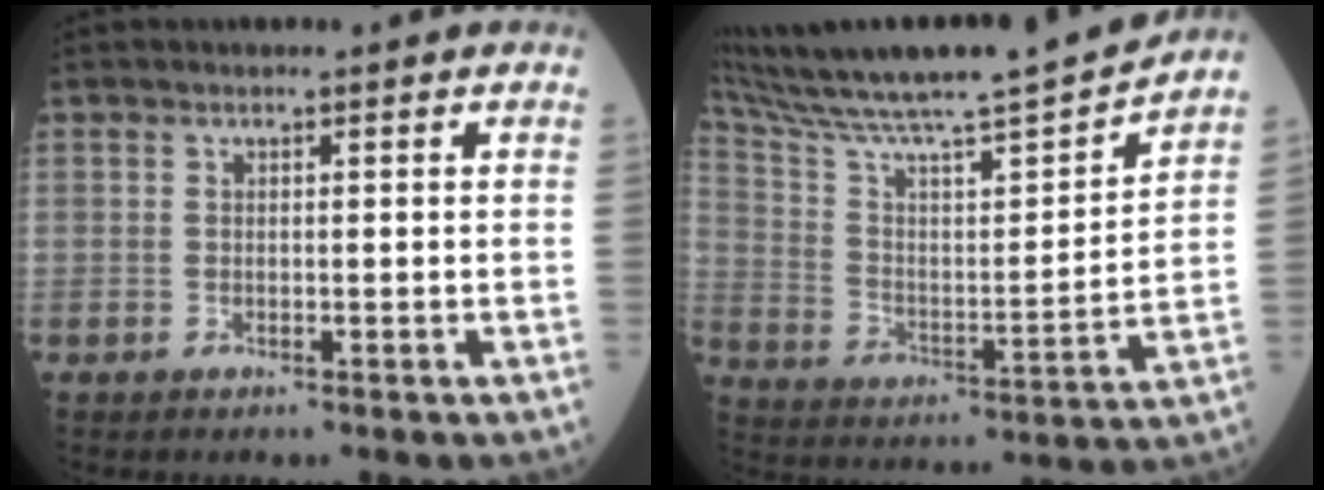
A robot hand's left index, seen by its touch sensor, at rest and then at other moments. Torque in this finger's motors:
{"motor_torque": [0.96, -1.18, 0.68, 0.21]}